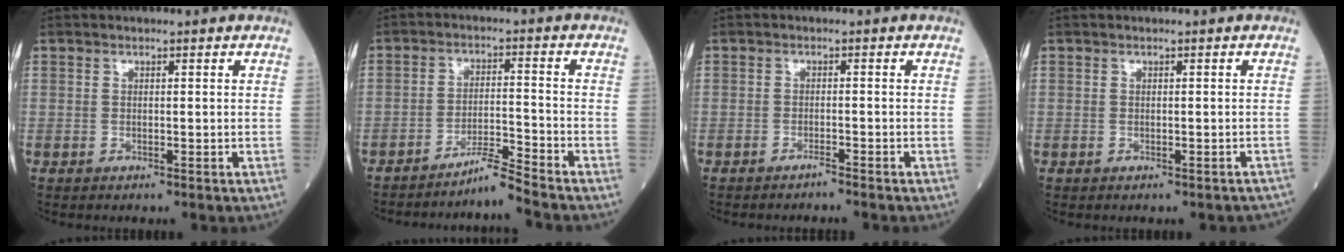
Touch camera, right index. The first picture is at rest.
{"total": 5.0, "force": [-4.5, -1.9, 1.0], "torque": [-0.018, -0.014, -0.083]}
{"total": 1.2, "force": [-1.1, -0.3, 0.2], "torque": [-0.004, 0.000, -0.018]}
{"total": 1.7, "force": [-1.3, 1.0, 0.3], "torque": [0.006, 0.007, -0.018]}